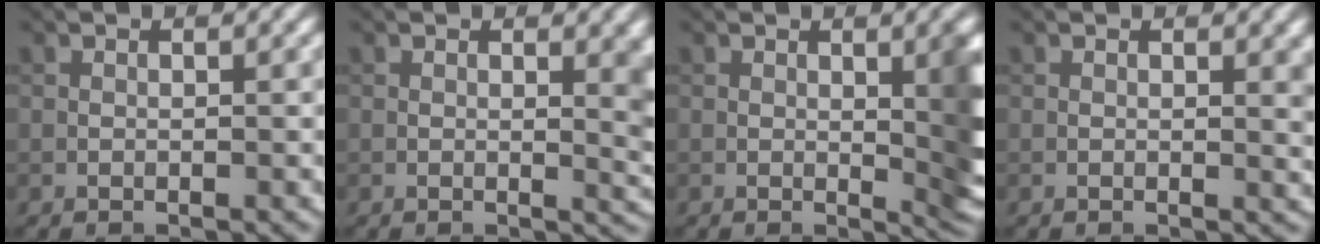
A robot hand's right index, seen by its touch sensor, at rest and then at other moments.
{"total": 3.0, "force": [0.6, 0.9, 2.8], "torque": [-0.027, -0.002, 0.010]}
{"total": 5.0, "force": [0.6, 1.3, 4.8], "torque": [-0.050, -0.002, 0.013]}
{"total": 1.6, "force": [0.4, 0.4, 1.5], "torque": [-0.014, -0.004, 0.007]}